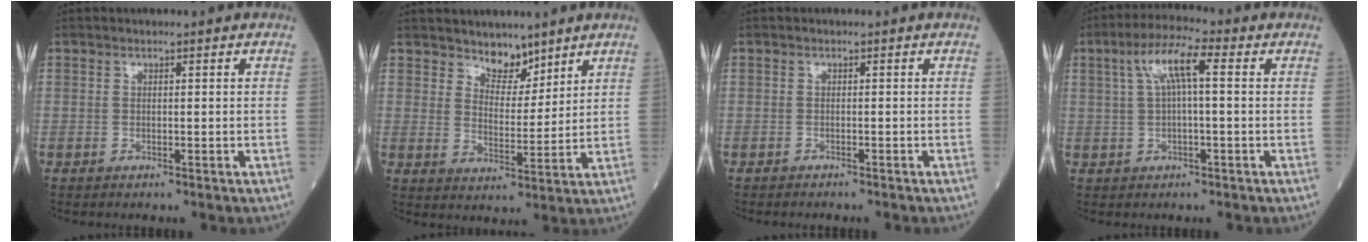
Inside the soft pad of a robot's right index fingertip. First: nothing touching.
{"total": 5.0, "force": [4.3, 2.2, 1.5], "torque": [-0.017, -0.008, 0.078]}
{"total": 2.4, "force": [-2.2, 0.3, 0.9], "torque": [-0.014, -0.001, -0.027]}
{"total": 6.9, "force": [1.8, 1.1, 6.6], "torque": [-0.129, 0.028, 0.032]}